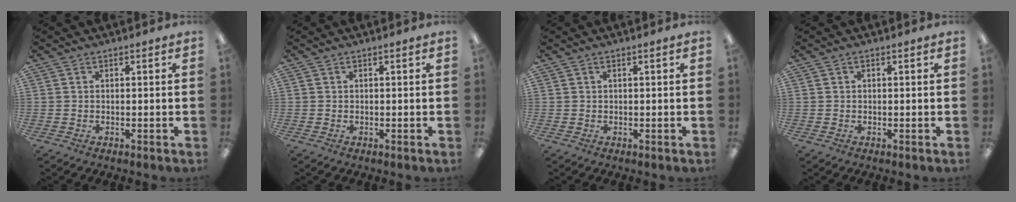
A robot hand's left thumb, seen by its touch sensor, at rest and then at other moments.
{"total": 0.0}
{"total": 0.8, "force": [0.2, 0.2, 0.7], "torque": [-0.014, 0.001, 0.004]}
{"total": 0.0}